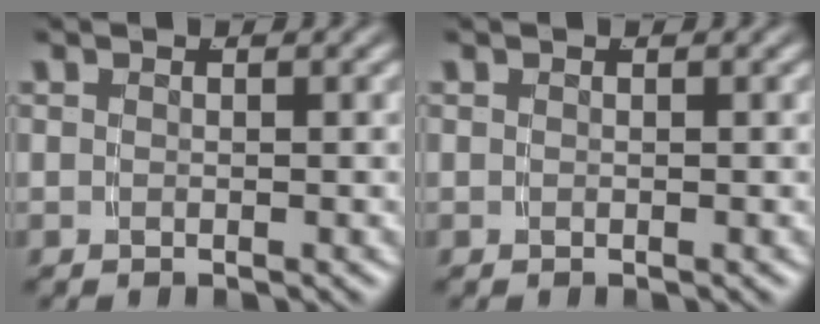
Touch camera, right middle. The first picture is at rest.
{"total": 0.0}